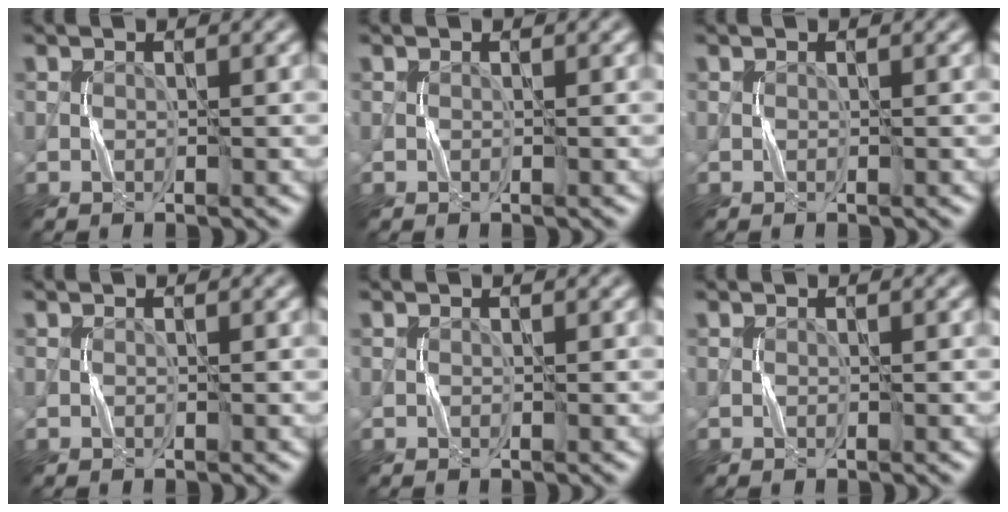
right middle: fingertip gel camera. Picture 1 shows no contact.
{"total": 0.0}
{"total": 0.0}
{"total": 0.0}
{"total": 0.0}
{"total": 0.0}